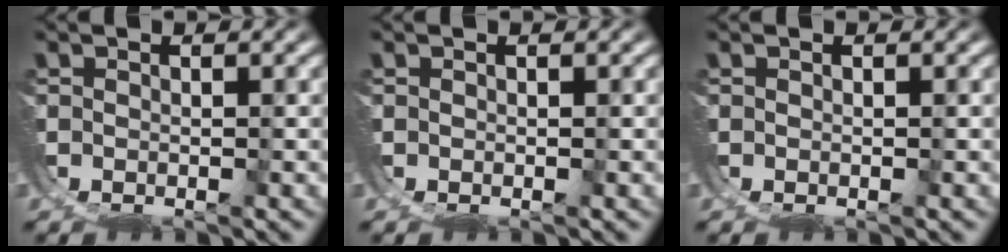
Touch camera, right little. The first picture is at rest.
{"total": 0.0}
{"total": 0.0}